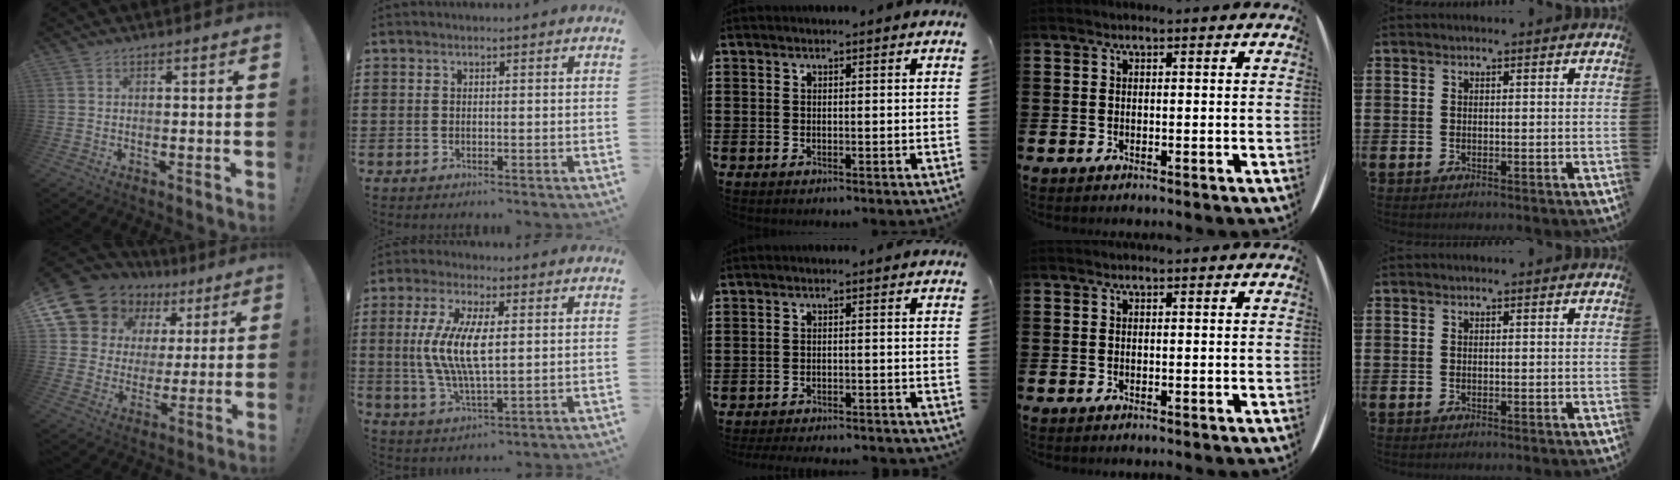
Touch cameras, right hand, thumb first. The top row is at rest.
{"thumb": {"total": 14.1, "force": [8.5, 10.1, 4.9], "torque": [-0.089, -0.052, 0.176]}, "index": {"total": 9.2, "force": [0.9, 3.3, 8.5], "torque": [-0.182, 0.003, 0.011]}, "middle": {"total": 2.8, "force": [-2.7, -0.1, 0.4], "torque": [-0.008, 0.000, -0.057]}}